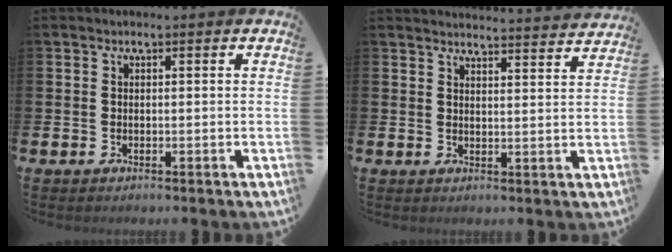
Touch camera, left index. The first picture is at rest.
{"total": 3.8, "force": [3.7, -0.4, 0.0], "torque": [0.004, -0.033, 0.064]}